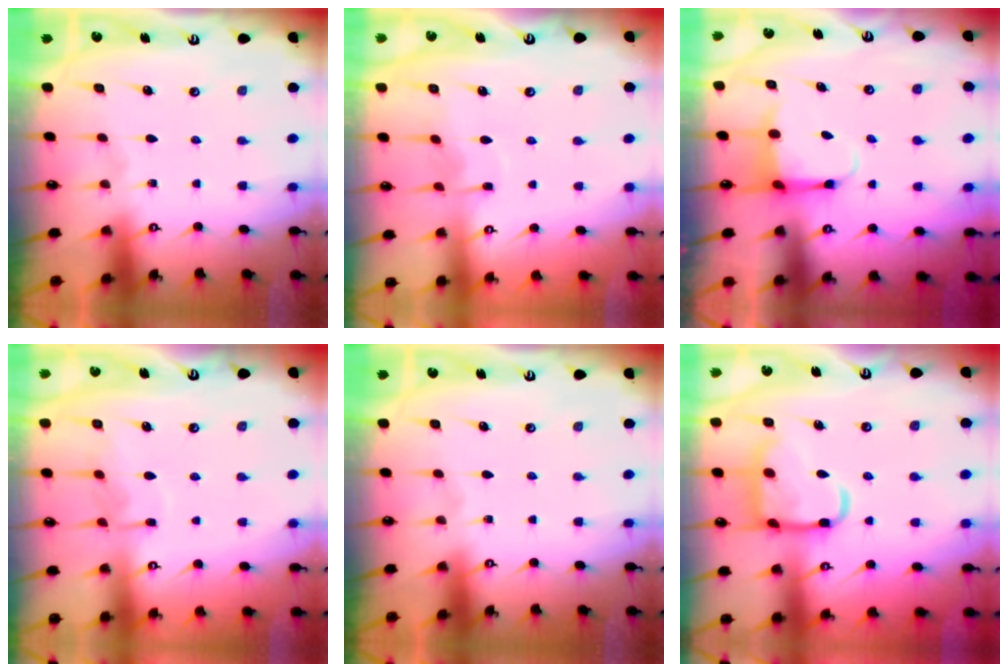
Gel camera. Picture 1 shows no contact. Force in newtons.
{"total": 2.8, "press": 2.8, "slide": 0.4}
{"total": 4.0, "press": 3.8, "slide": 1.1}
{"total": 6.3, "press": 6.3, "slide": 0.5}
{"total": 0.0}
{"total": 14.7, "press": 14.6, "slide": 1.4}